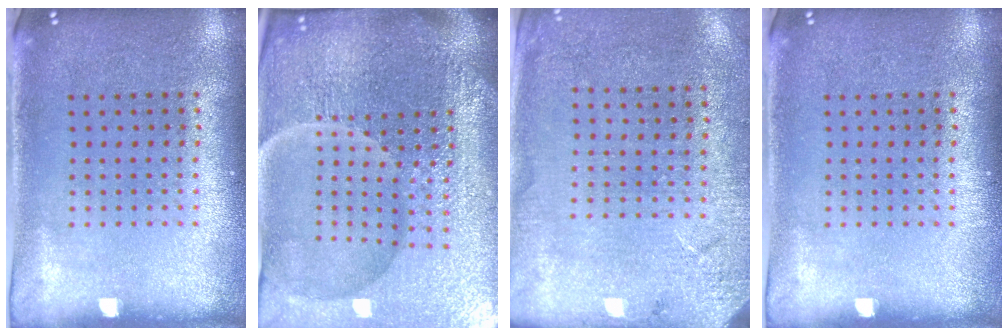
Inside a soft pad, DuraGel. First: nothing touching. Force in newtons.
{"total": 7.3, "press": 6.4, "slide": 3.5}
{"total": 2.6, "press": 2.5, "slide": 0.7}
{"total": 0.0}